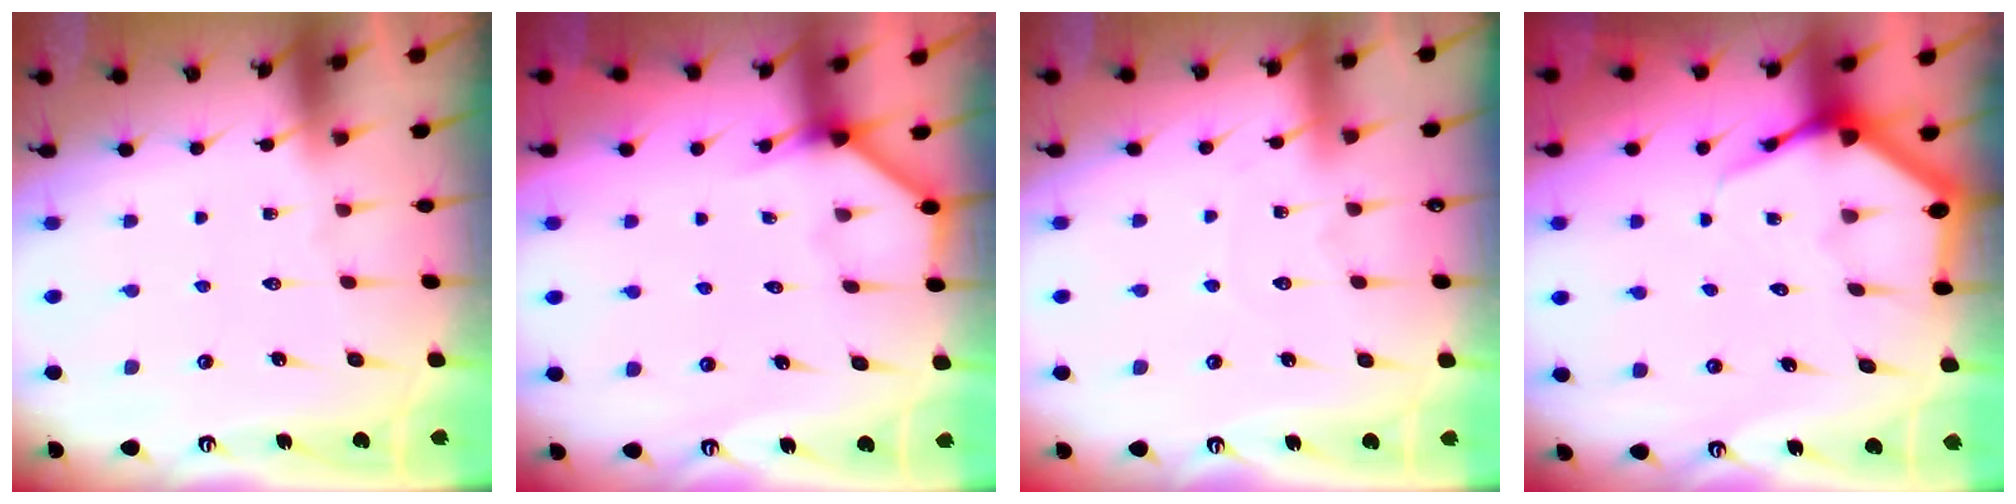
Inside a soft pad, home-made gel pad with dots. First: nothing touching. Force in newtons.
{"total": 3.5, "press": 3.4, "slide": 0.4}
{"total": 2.7, "press": 2.7, "slide": 0.4}
{"total": 4.7, "press": 4.7, "slide": 0.6}